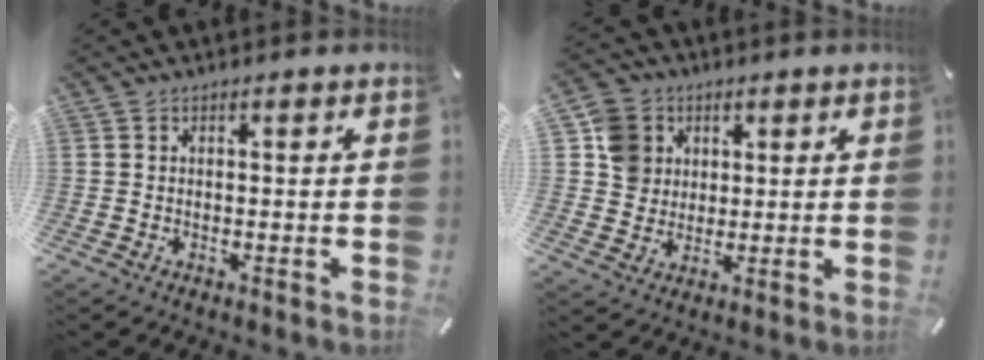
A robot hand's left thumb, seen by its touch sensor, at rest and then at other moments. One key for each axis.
{"total": 7.4, "fx": 2.1, "fy": 6.9, "fz": 1.9, "tx": -0.033, "ty": 0.008, "tz": 0.043}